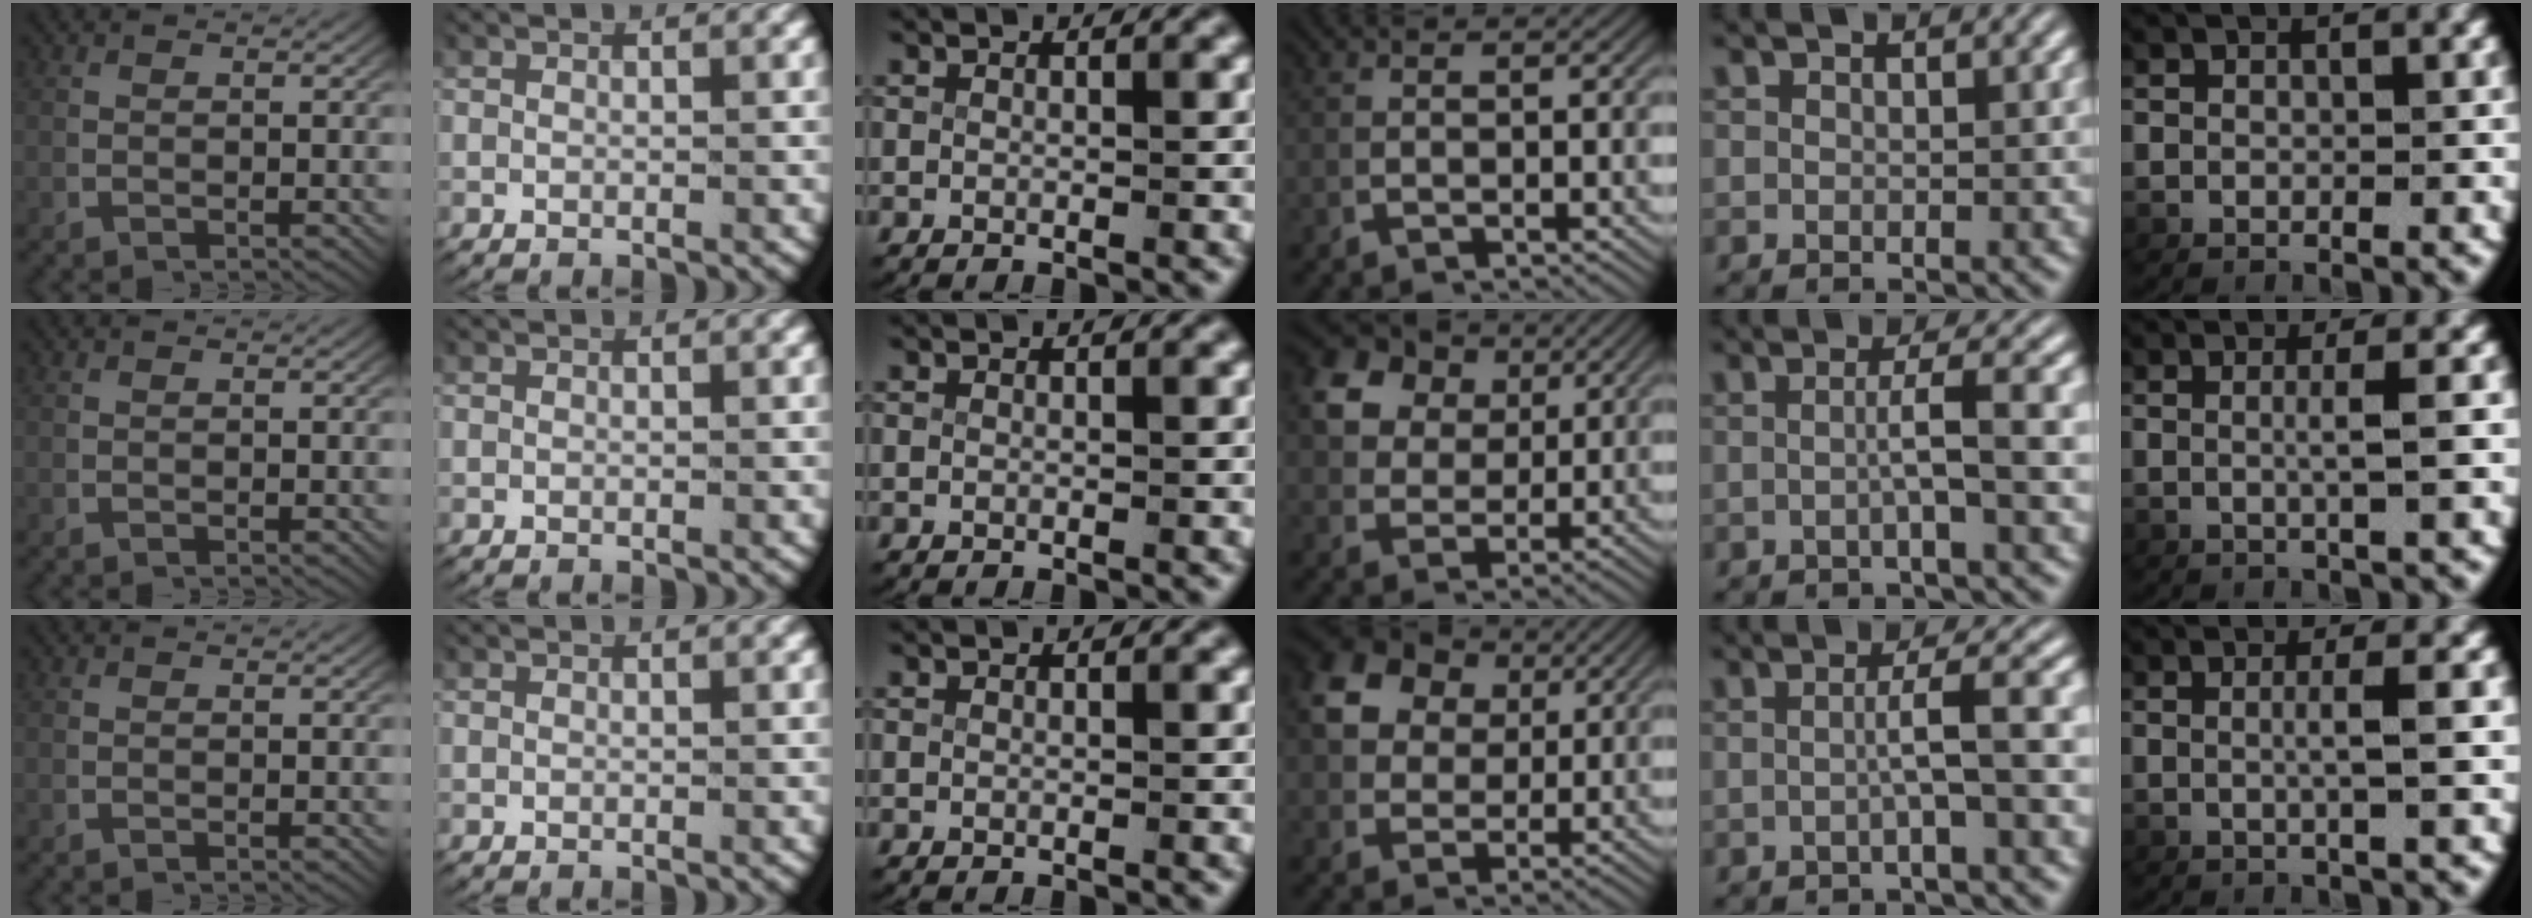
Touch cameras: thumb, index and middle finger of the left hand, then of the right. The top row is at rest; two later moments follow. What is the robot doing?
{"motion": "lift_and_place", "object": "card"}